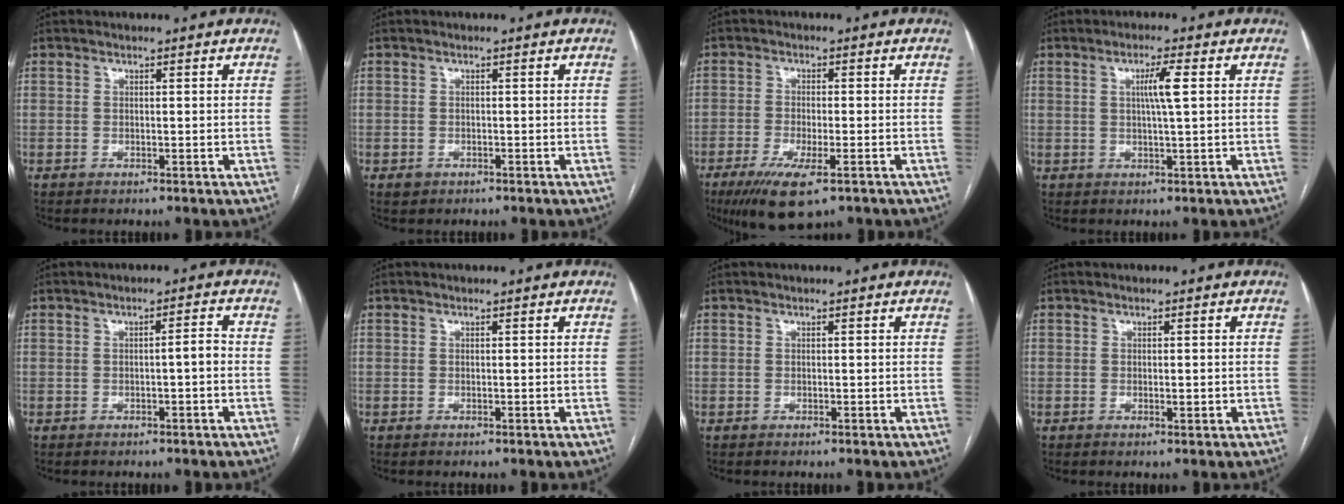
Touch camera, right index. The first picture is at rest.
{"total": 1.3, "force": [-0.7, 1.1, 0.2], "torque": [-0.004, 0.003, -0.007]}
{"total": 8.8, "force": [-5.3, 2.1, 6.7], "torque": [-0.120, -0.021, -0.086]}
{"total": 3.9, "force": [0.9, -0.3, 3.8], "torque": [-0.068, 0.001, 0.015]}
{"total": 2.0, "force": [-0.5, 0.2, 1.9], "torque": [-0.024, 0.005, -0.009]}
{"total": 0.0}
{"total": 0.0}
{"total": 1.1, "force": [-0.2, 0.3, 1.0], "torque": [-0.016, -0.003, -0.001]}